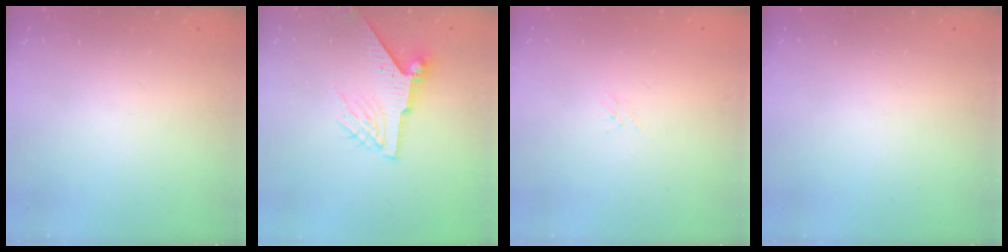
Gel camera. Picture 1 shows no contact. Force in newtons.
{"total": 8.4, "press": 8.4, "slide": 0.6}
{"total": 0.0}
{"total": 0.0}